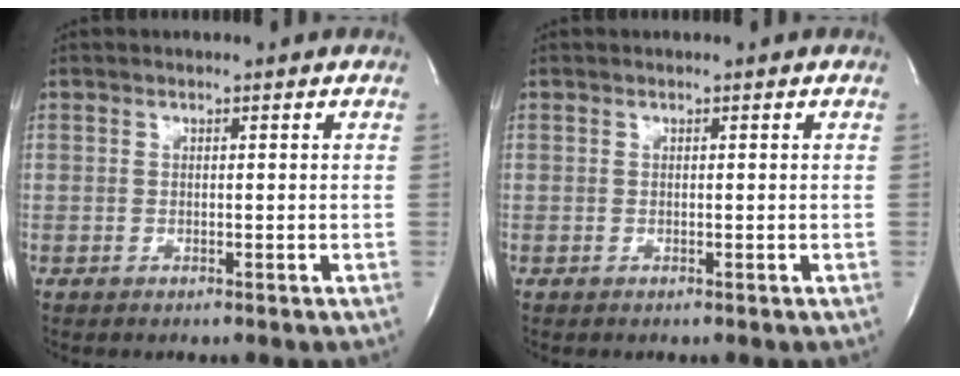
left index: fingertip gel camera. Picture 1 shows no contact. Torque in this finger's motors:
{"motor_torque": [-0.05, 0.04, 0.01, 0.00]}